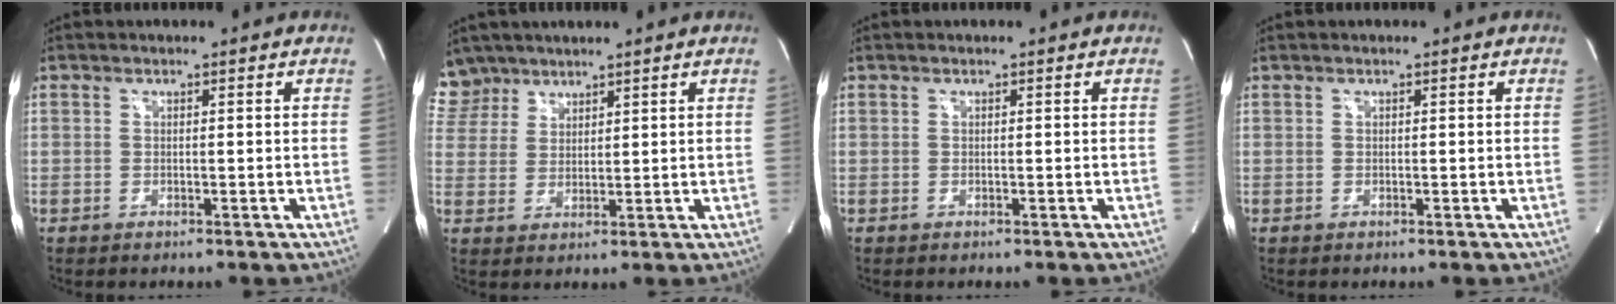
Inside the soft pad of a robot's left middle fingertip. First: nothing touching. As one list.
[{"total": 6.2, "force": [5.3, 3.2, -0.5], "torque": [0.011, 0.008, 0.111]}, {"total": 0.0}, {"total": 0.0}]